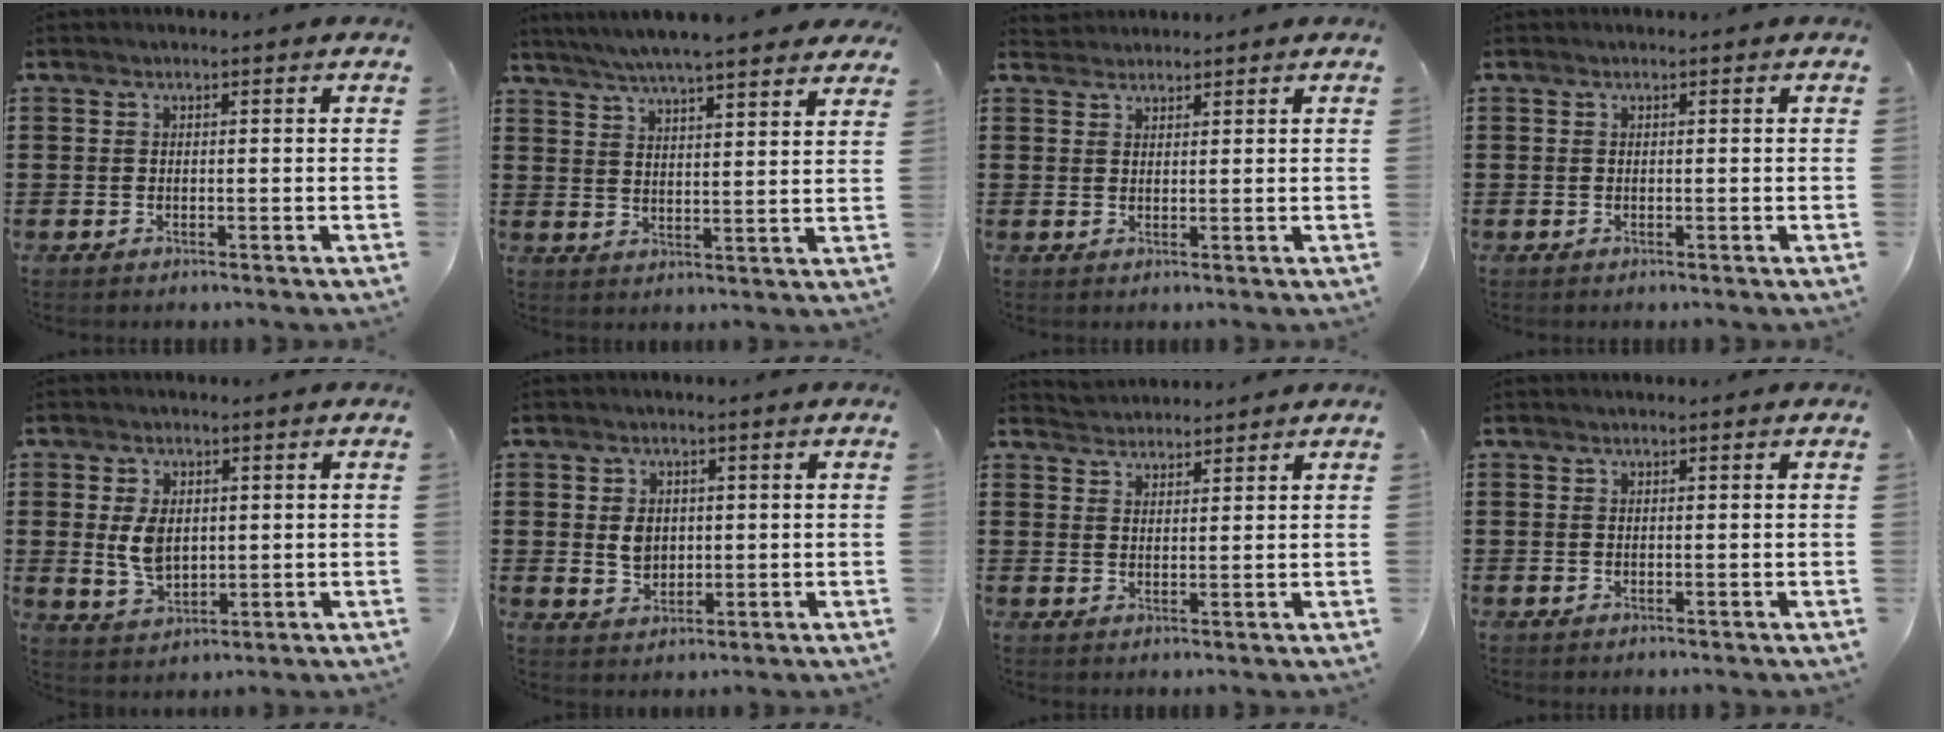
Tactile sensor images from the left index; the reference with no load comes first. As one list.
[{"total": 5.5, "force": [5.2, 0.0, 1.8], "torque": [-0.055, -0.021, 0.092]}, {"total": 1.7, "force": [1.6, 0.4, -0.2], "torque": [-0.001, 0.002, 0.033]}, {"total": 0.0}, {"total": 5.3, "force": [0.7, 3.5, 3.9], "torque": [-0.098, 0.005, 0.009]}, {"total": 3.3, "force": [0.4, 2.6, 1.9], "torque": [-0.038, 0.007, 0.005]}, {"total": 2.4, "force": [2.3, 0.0, -0.6], "torque": [0.005, -0.001, 0.047]}, {"total": 0.0}]